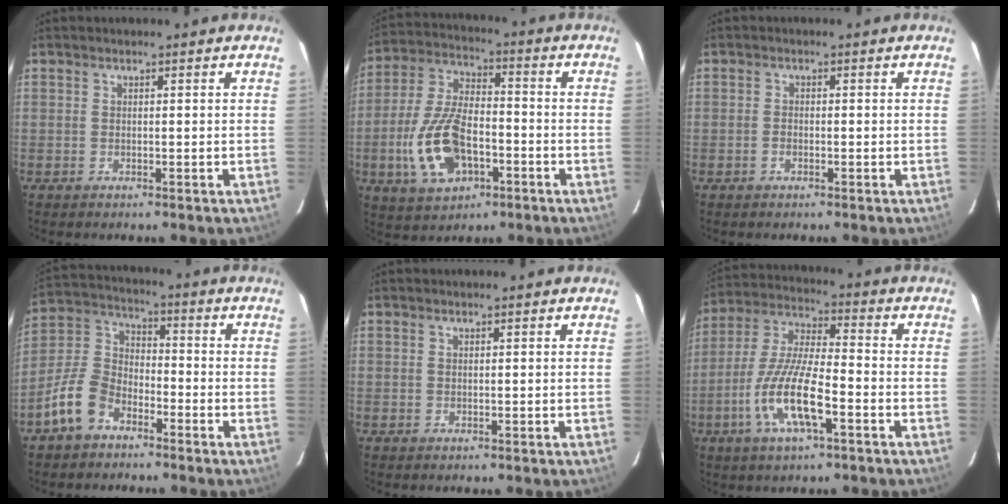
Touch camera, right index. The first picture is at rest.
{"total": 15.3, "force": [-5.1, 8.2, 11.9], "torque": [-0.258, 0.003, -0.086]}
{"total": 1.3, "force": [-0.7, 0.8, 0.8], "torque": [-0.016, 0.001, -0.013]}
{"total": 9.9, "force": [-6.2, 5.8, 5.1], "torque": [-0.117, 0.026, -0.122]}
{"total": 0.0}
{"total": 13.7, "force": [-5.6, 3.4, 12.0], "torque": [-0.255, -0.007, -0.109]}